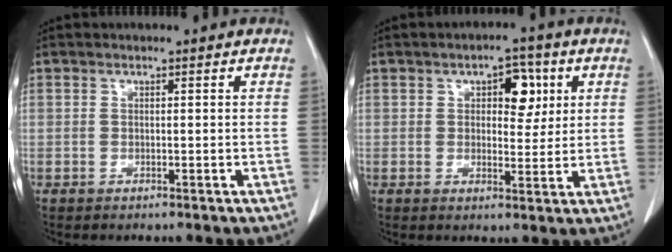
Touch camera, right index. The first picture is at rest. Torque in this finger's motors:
{"motor_torque": [0.17, 0.16, 0.18, 0.02]}